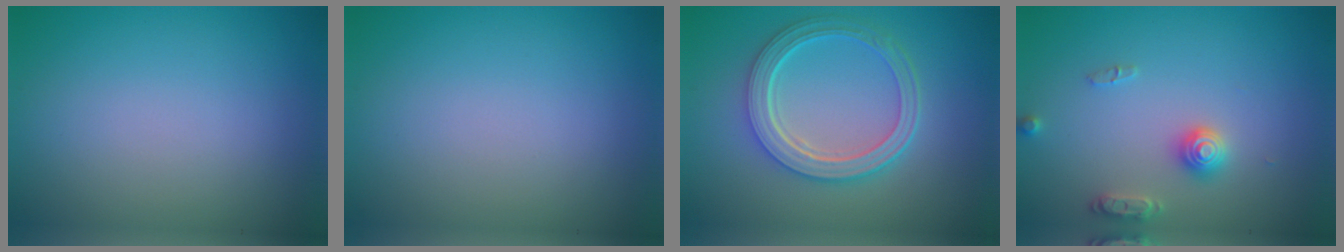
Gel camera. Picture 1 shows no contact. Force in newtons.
{"total": 0.0}
{"total": 5.6, "press": 4.1, "slide": 3.8}
{"total": 2.5, "press": 2.5, "slide": 0.4}